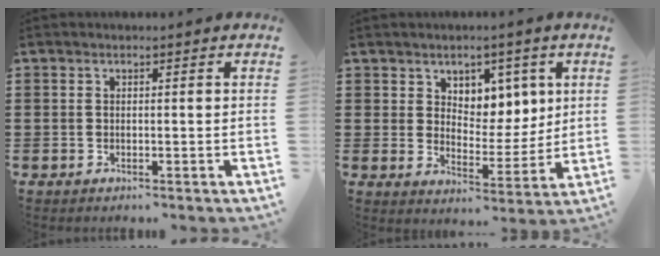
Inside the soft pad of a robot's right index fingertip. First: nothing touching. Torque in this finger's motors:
{"motor_torque": [0.14, 0.21, 0.20, 0.03]}